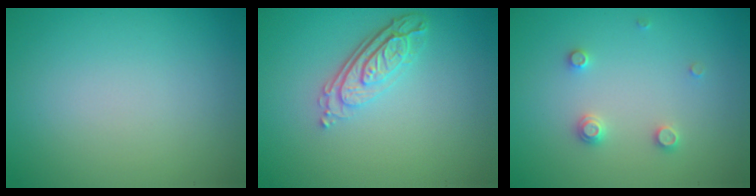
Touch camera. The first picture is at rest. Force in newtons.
{"total": 3.7, "press": 2.7, "slide": 2.5}
{"total": 1.5, "press": 1.5, "slide": 0.2}